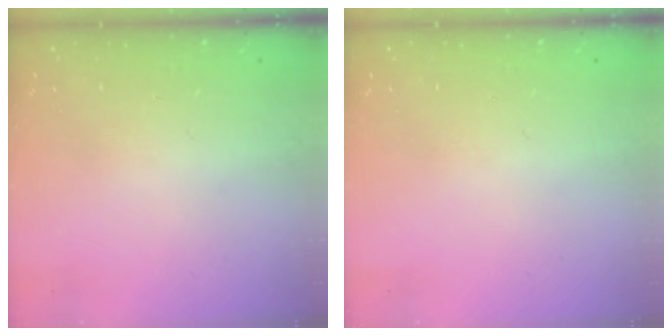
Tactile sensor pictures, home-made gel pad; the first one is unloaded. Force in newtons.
{"total": 0.0}